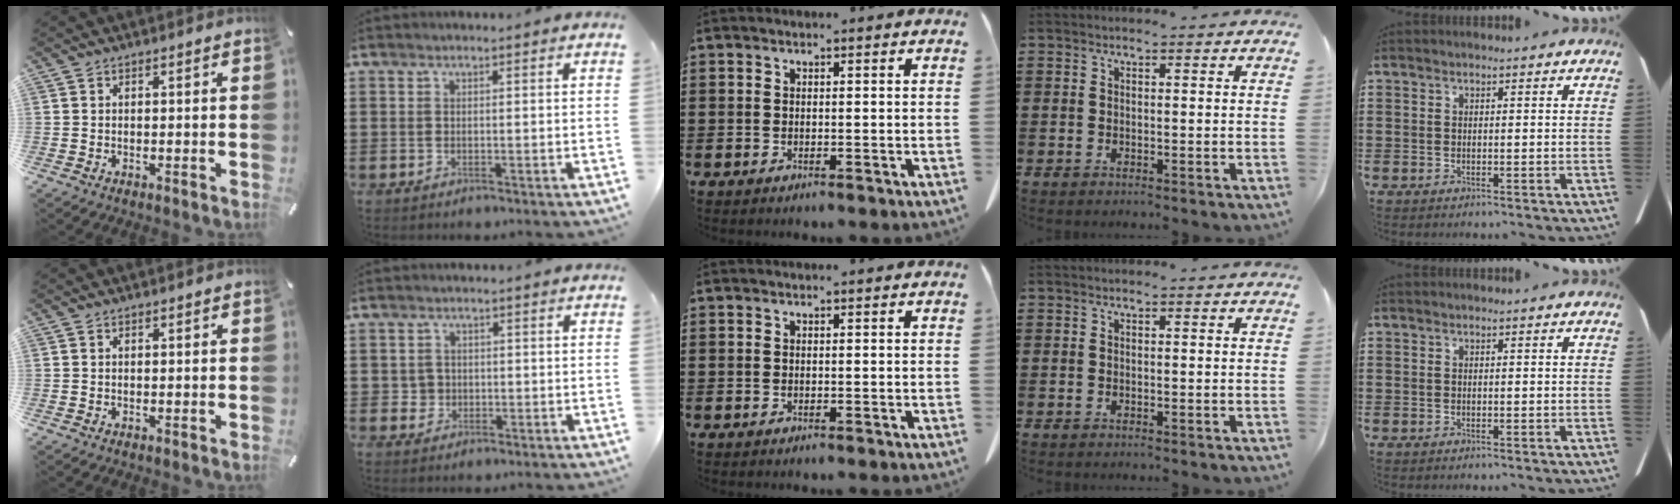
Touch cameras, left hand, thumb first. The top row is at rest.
{"index": {"total": 2.1, "force": [0.0, 2.0, 0.4], "torque": [-0.018, 0.008, -0.004]}}